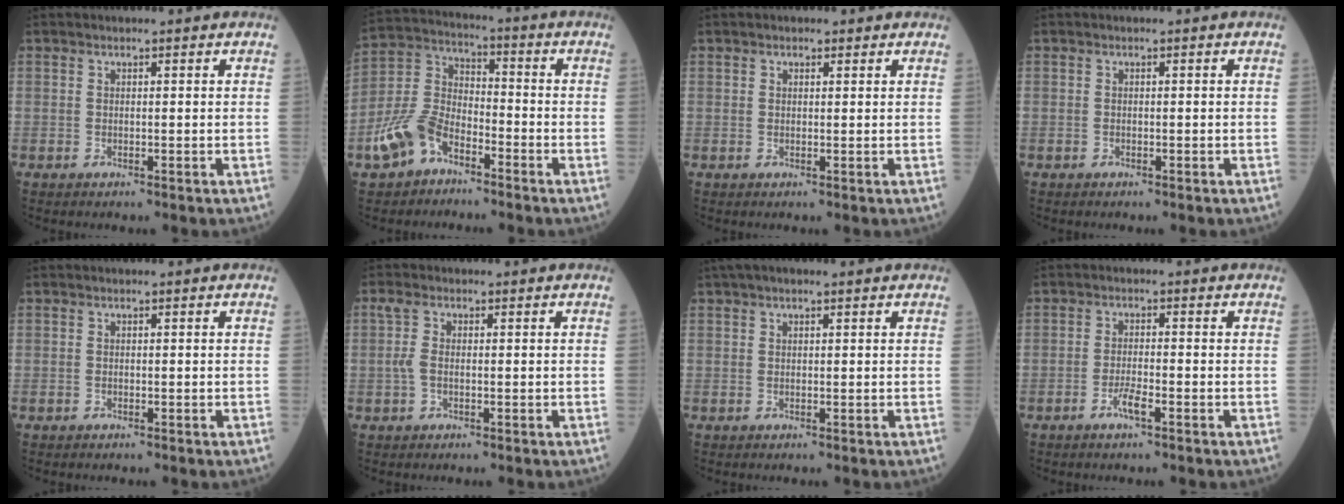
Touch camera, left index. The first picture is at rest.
{"total": 9.4, "force": [-5.7, 5.2, 5.4], "torque": [-0.135, 0.010, -0.115]}
{"total": 1.3, "force": [0.7, 1.1, 0.0], "torque": [0.007, 0.002, 0.009]}
{"total": 0.0}
{"total": 0.0}
{"total": 2.5, "force": [-0.1, 1.3, 2.2], "torque": [-0.062, 0.008, -0.003]}
{"total": 3.5, "force": [2.5, 1.1, 2.3], "torque": [-0.044, 0.039, 0.045]}
{"total": 2.6, "force": [-1.6, 0.2, 2.1], "torque": [-0.044, -0.001, -0.028]}